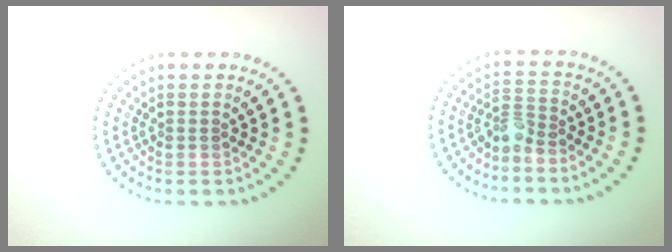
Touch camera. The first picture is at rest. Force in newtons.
{"total": 2.0, "press": 1.5, "slide": 1.4}